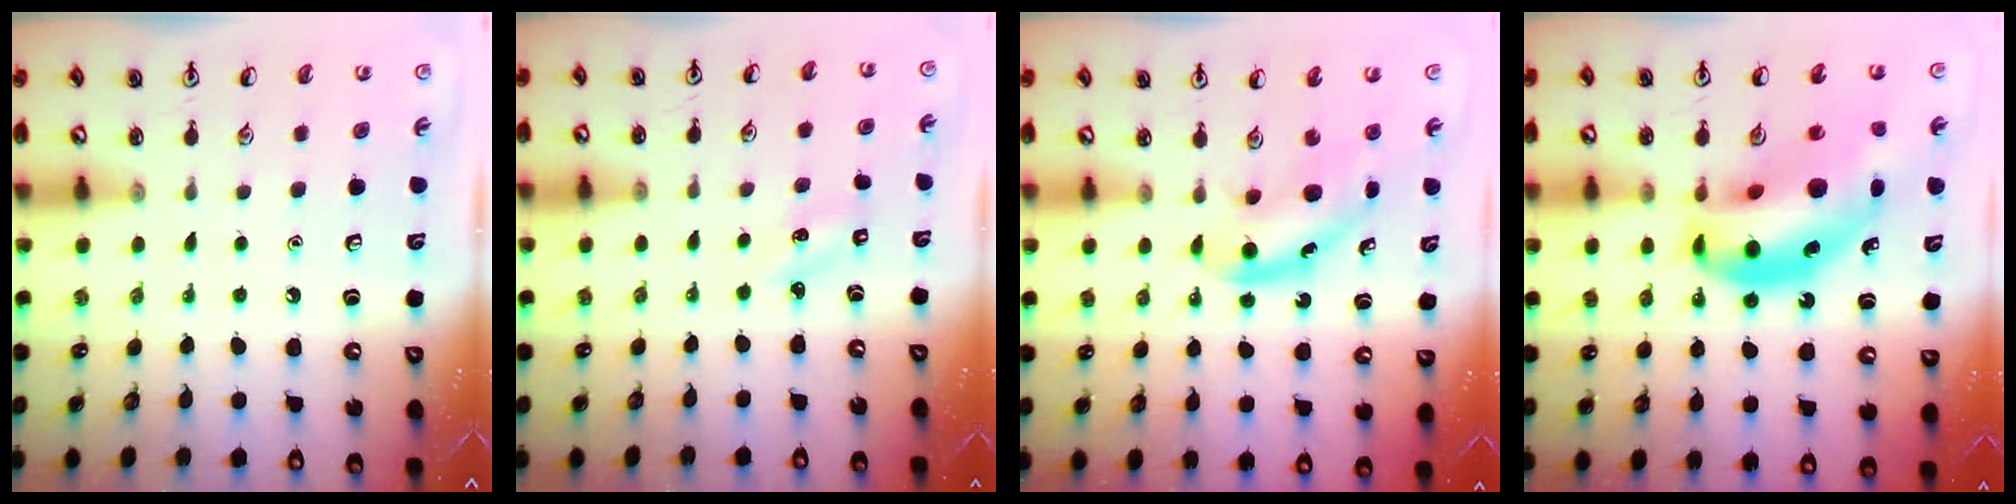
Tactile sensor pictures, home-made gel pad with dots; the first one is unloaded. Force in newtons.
{"total": 1.3, "press": 1.2, "slide": 0.4}
{"total": 4.9, "press": 4.8, "slide": 0.9}
{"total": 19.1, "press": 18.3, "slide": 5.6}